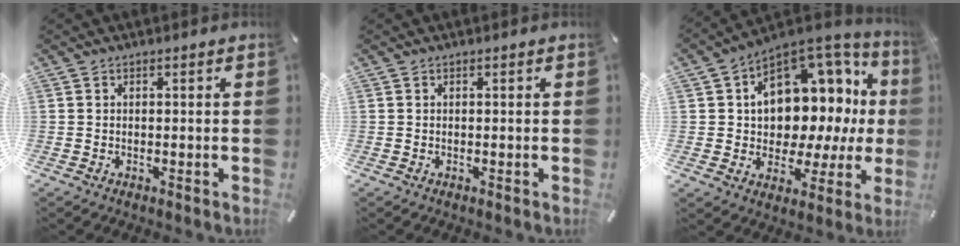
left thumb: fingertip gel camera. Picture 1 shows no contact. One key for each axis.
{"total": 0.0}
{"total": 13.0, "fx": 4.4, "fy": 9.9, "fz": 7.2, "tx": -0.093, "ty": -0.060, "tz": 0.080}